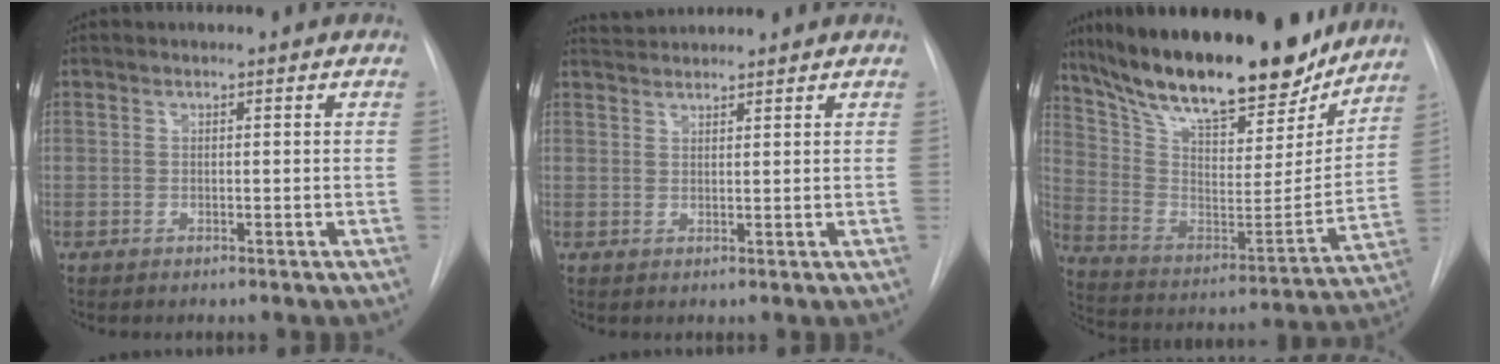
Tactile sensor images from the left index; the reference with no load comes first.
{"total": 3.4, "force": [3.4, 0.0, 0.5], "torque": [-0.012, 0.027, 0.065]}
{"total": 28.7, "force": [23.7, 7.5, 14.4], "torque": [-0.253, -0.010, 0.361]}